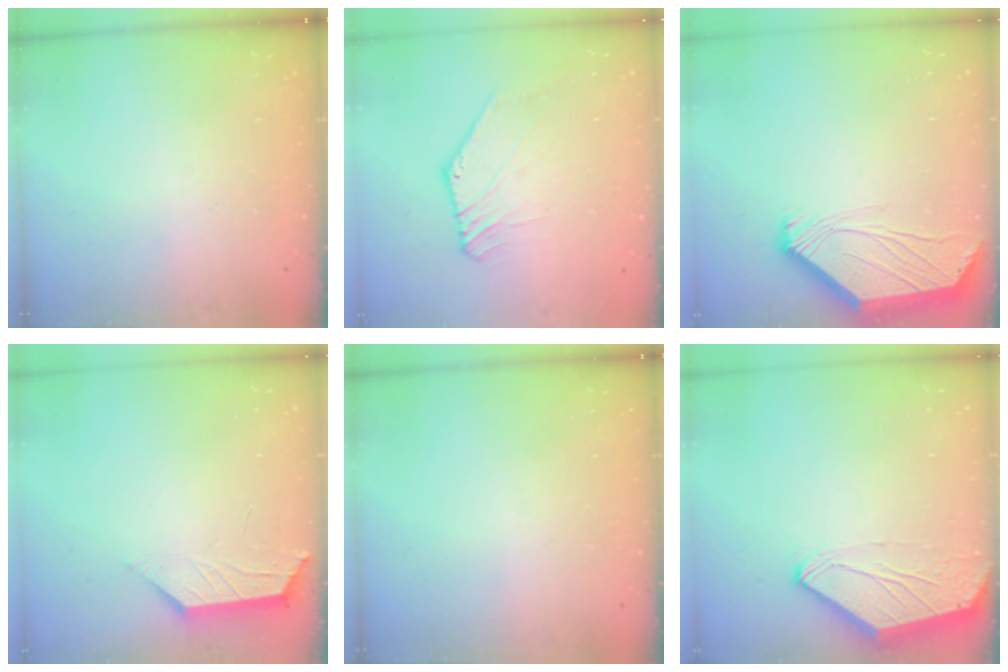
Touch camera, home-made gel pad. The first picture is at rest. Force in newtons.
{"total": 2.9, "press": 2.9, "slide": 0.1}
{"total": 2.5, "press": 2.4, "slide": 0.6}
{"total": 1.8, "press": 1.8, "slide": 0.4}
{"total": 0.0}
{"total": 0.0}